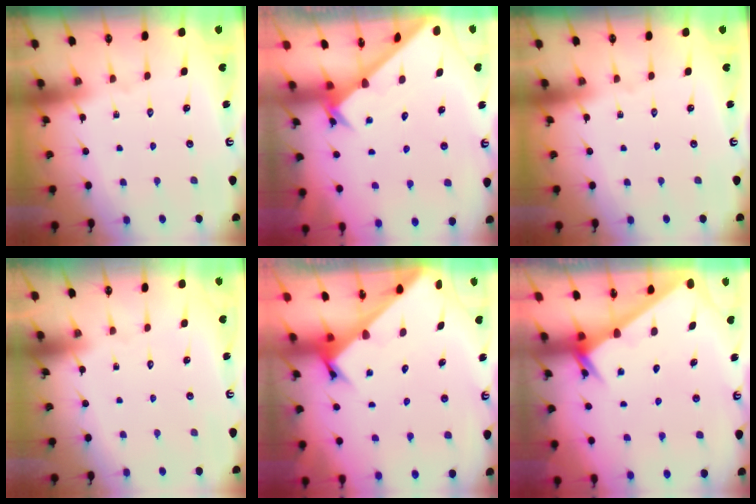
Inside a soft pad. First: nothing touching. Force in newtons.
{"total": 2.4, "press": 2.4, "slide": 0.2}
{"total": 0.0}
{"total": 1.6, "press": 1.6, "slide": 0.1}
{"total": 2.8, "press": 2.8, "slide": 0.2}
{"total": 2.5, "press": 2.5, "slide": 0.1}